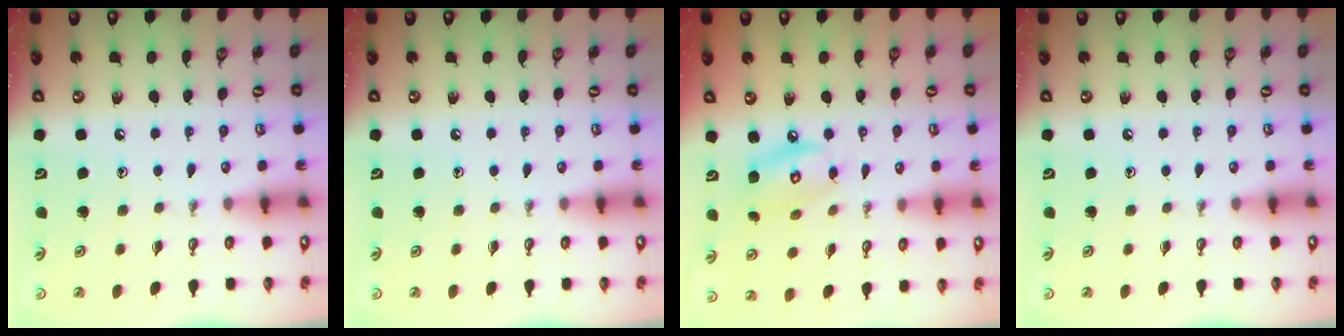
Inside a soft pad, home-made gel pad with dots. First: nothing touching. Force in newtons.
{"total": 0.0}
{"total": 8.7, "press": 8.7, "slide": 0.7}
{"total": 0.0}